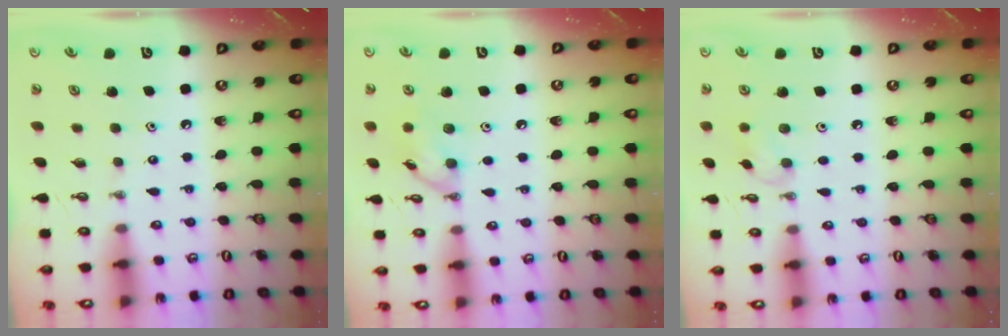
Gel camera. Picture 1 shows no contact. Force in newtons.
{"total": 9.9, "press": 9.9, "slide": 0.4}
{"total": 6.1, "press": 5.9, "slide": 1.6}